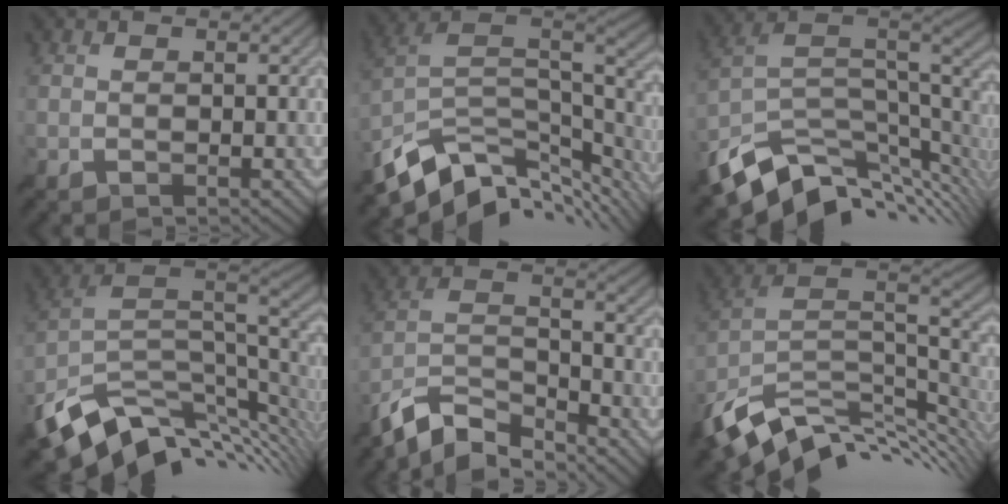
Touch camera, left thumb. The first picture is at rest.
{"total": 13.1, "force": [-7.5, 6.7, 8.5], "torque": [-0.204, -0.015, -0.126]}
{"total": 12.2, "force": [-5.6, 6.5, 8.7], "torque": [-0.201, -0.019, -0.104]}
{"total": 13.4, "force": [-5.4, 7.6, 9.6], "torque": [-0.213, -0.027, -0.091]}
{"total": 9.5, "force": [-8.2, 2.5, 4.1], "torque": [-0.084, 0.003, -0.170]}
{"total": 13.8, "force": [-6.4, 6.9, 10.1], "torque": [-0.219, -0.016, -0.113]}